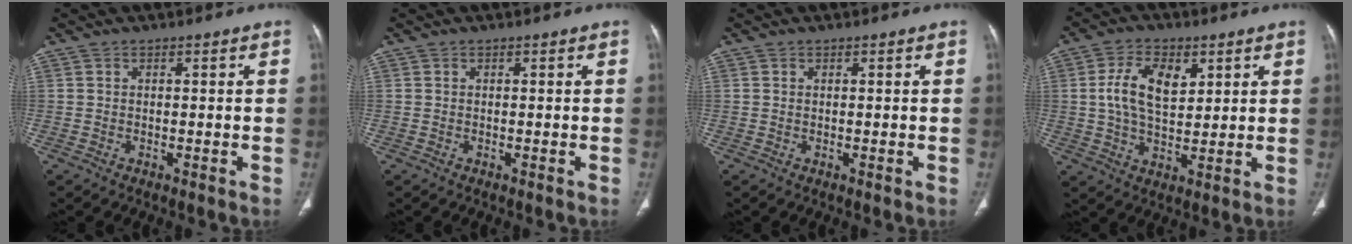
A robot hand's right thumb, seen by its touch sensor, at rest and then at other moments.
{"total": 0.0}
{"total": 0.0}
{"total": 9.9, "force": [2.9, 5.8, 7.5], "torque": [-0.122, -0.008, 0.053]}